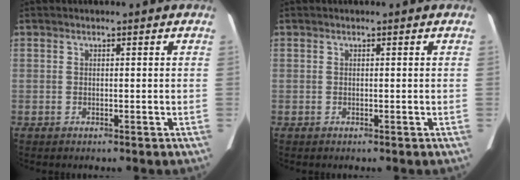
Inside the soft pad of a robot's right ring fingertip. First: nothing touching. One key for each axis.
{"total": 0.0}